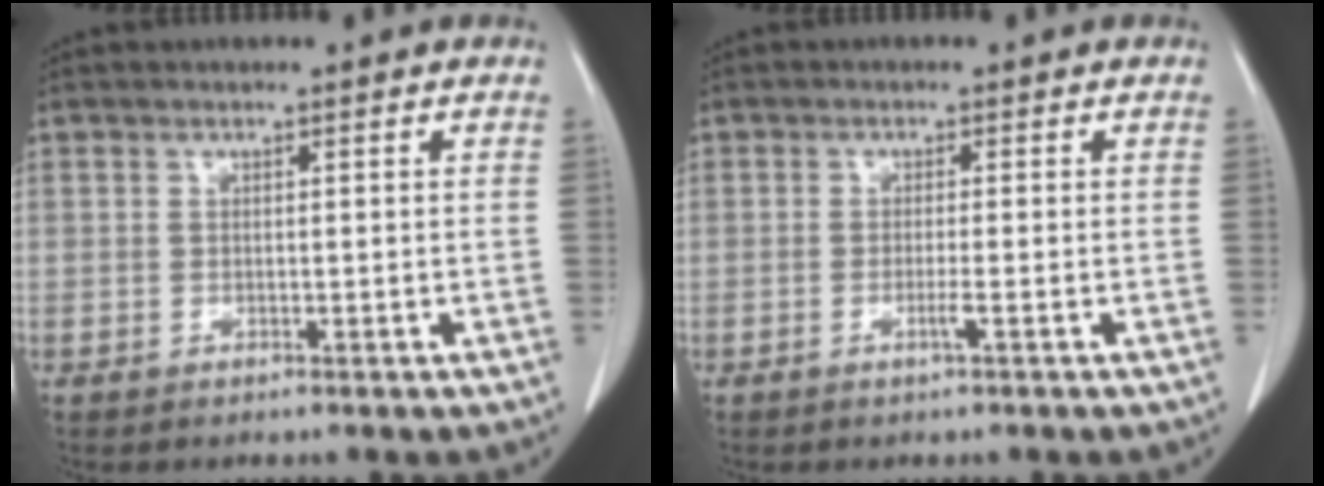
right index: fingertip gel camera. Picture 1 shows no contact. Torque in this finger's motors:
{"motor_torque": [-0.19, 0.13, 0.01, 0.00]}